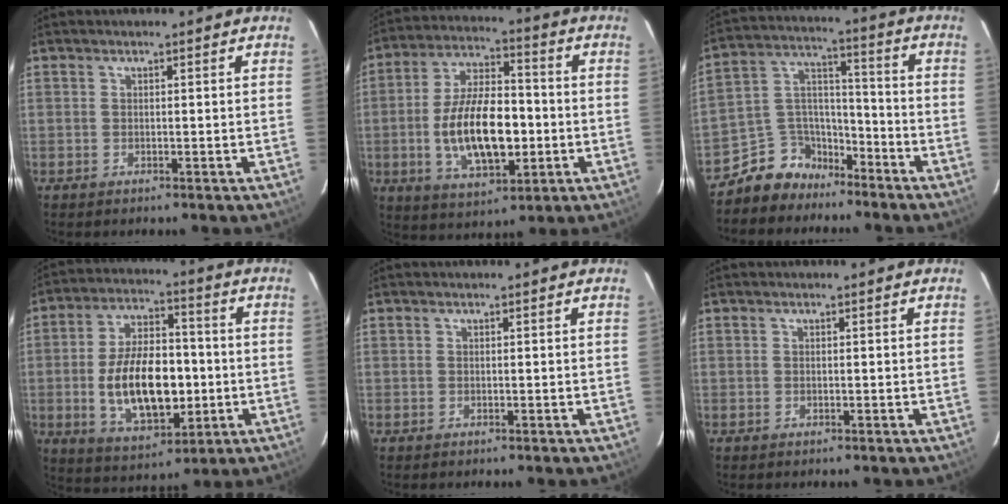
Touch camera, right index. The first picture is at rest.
{"total": 16.7, "force": [-2.9, 7.8, 14.5], "torque": [-0.276, 0.007, -0.041]}
{"total": 9.8, "force": [-7.4, 6.2, 1.5], "torque": [-0.039, 0.063, -0.134]}
{"total": 16.8, "force": [-2.4, 8.8, 14.1], "torque": [-0.268, 0.008, -0.026]}
{"total": 0.0}
{"total": 0.0}